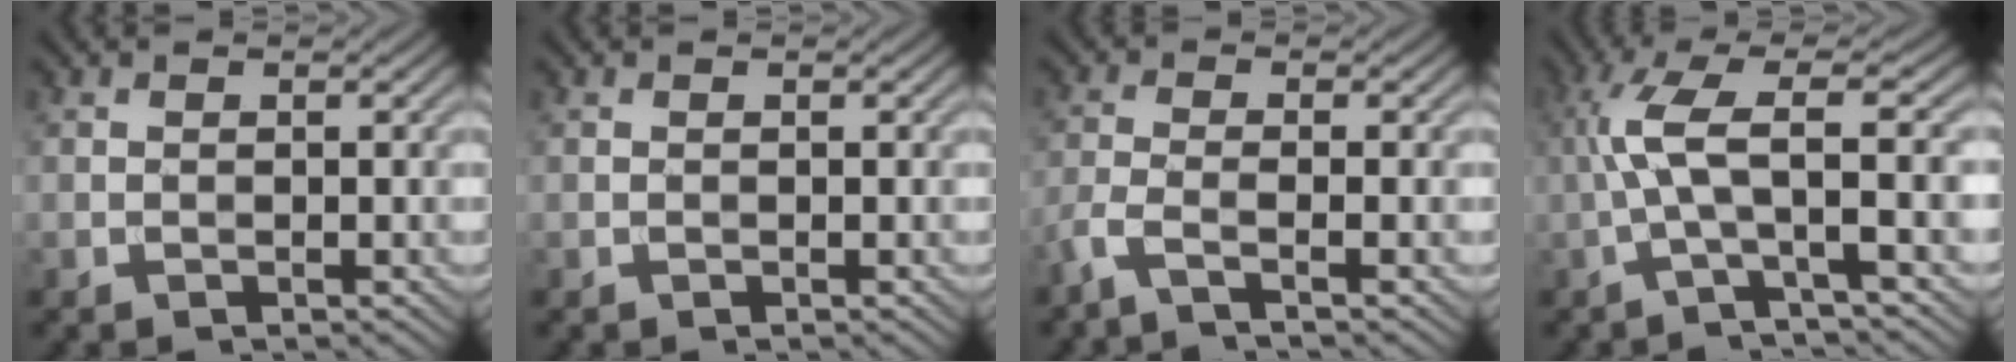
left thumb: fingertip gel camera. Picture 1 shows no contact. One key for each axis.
{"total": 0.0}
{"total": 3.2, "fx": -2.1, "fy": 0.5, "fz": 2.4, "tx": -0.049, "ty": -0.002, "tz": -0.060}
{"total": 7.4, "fx": -0.7, "fy": 1.0, "fz": 7.3, "tx": -0.141, "ty": 0.023, "tz": -0.026}